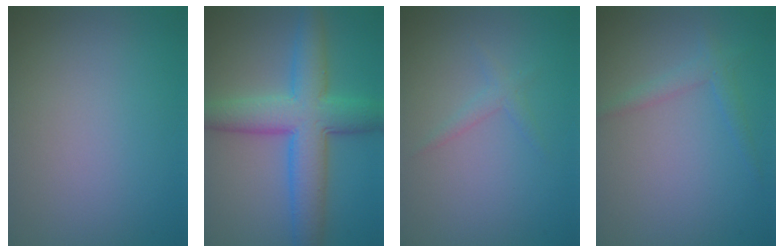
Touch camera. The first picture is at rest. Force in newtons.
{"total": 7.6, "press": 7.6, "slide": 0.4}
{"total": 1.1, "press": 1.1, "slide": 0.0}
{"total": 1.5, "press": 1.5, "slide": 0.1}